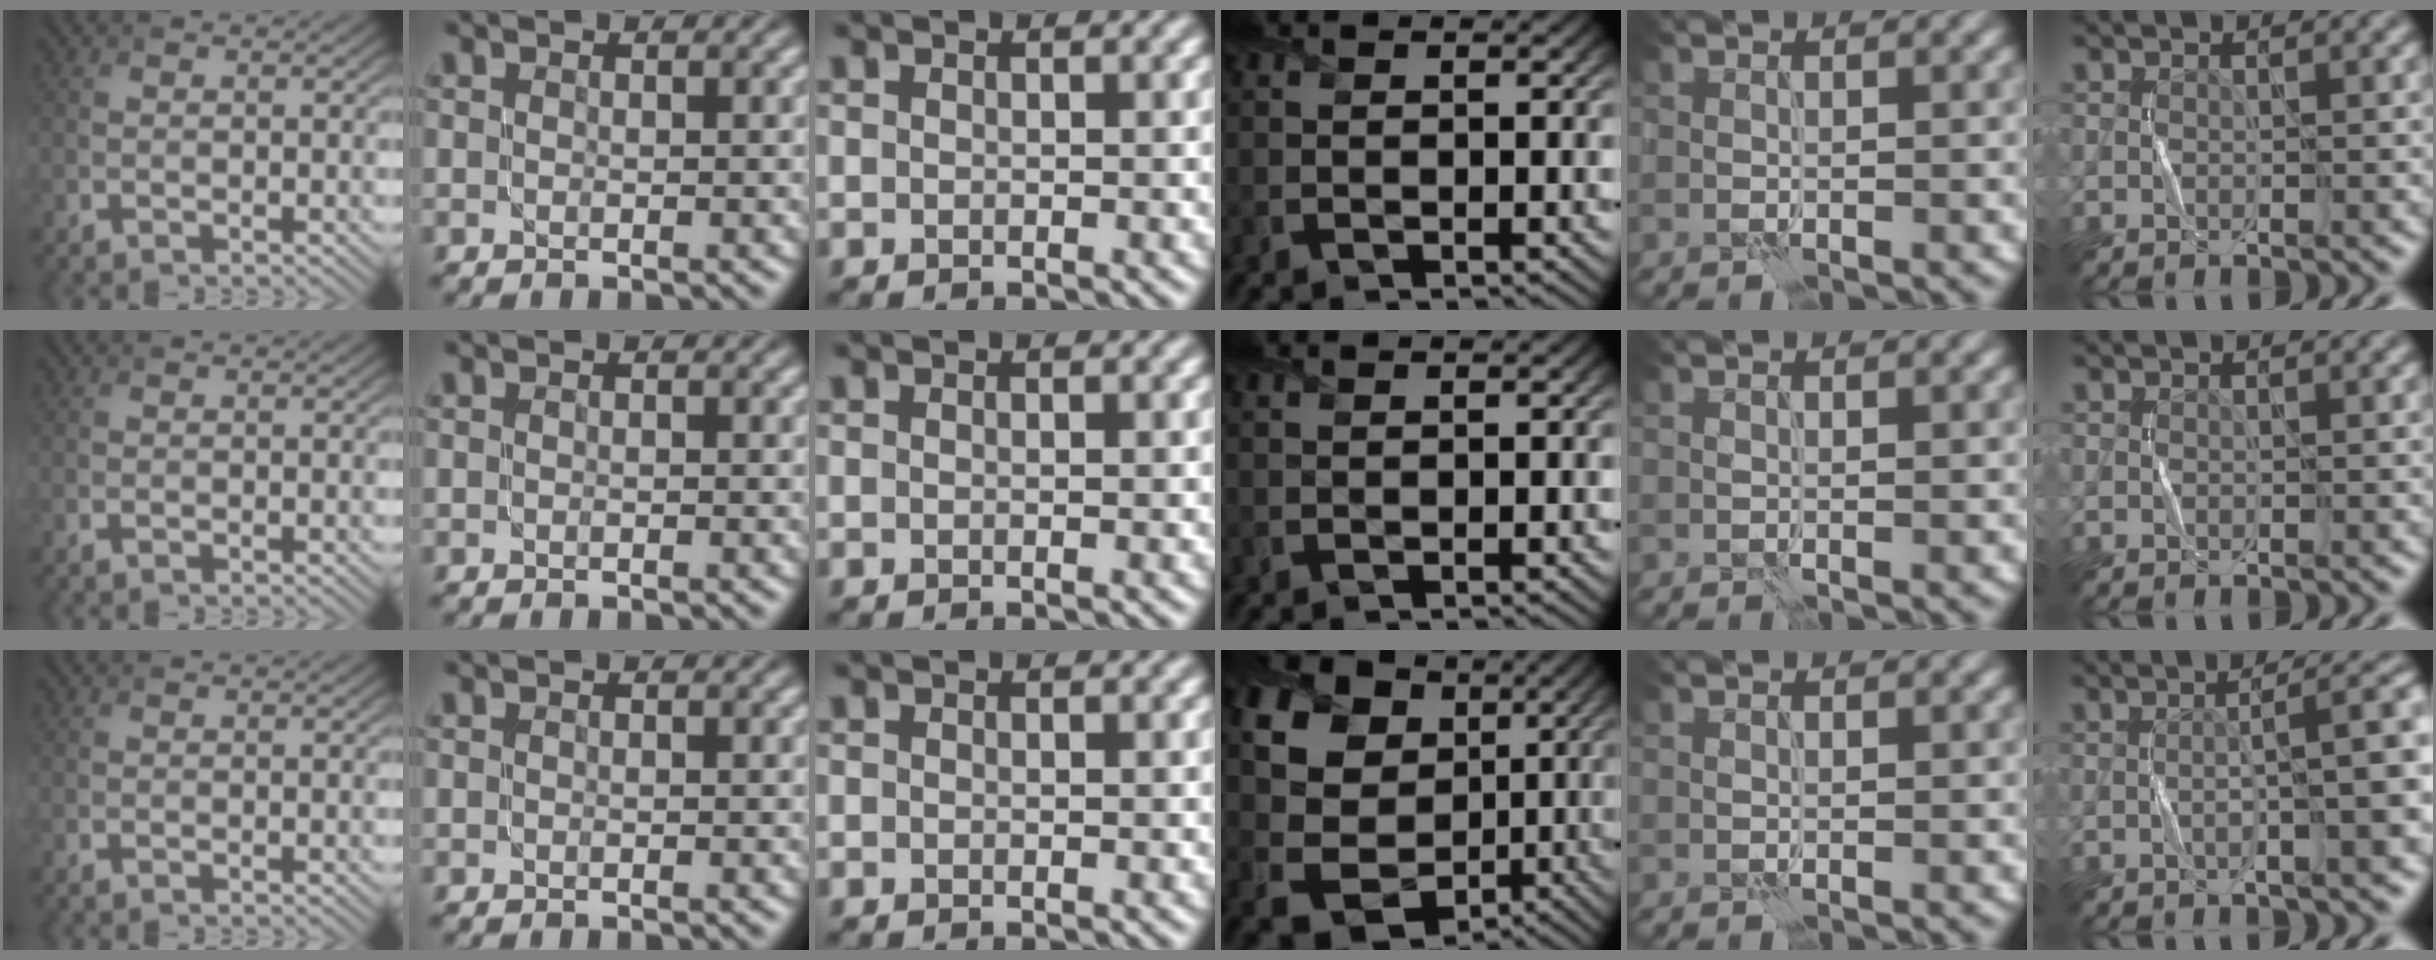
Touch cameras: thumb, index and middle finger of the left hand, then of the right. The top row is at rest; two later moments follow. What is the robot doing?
{"motion": "fold", "object": "shorts"}